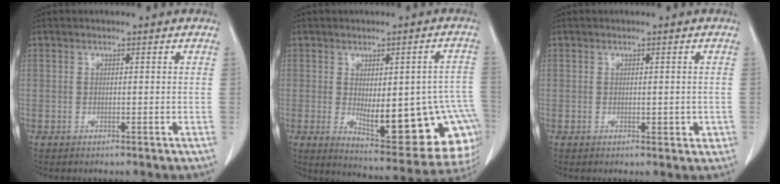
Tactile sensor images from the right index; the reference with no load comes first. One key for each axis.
{"total": 20.3, "fx": -4.7, "fy": 7.4, "fz": 18.2, "tx": -0.146, "ty": 0.013, "tz": -0.039}
{"total": 2.1, "fx": -0.2, "fy": 1.0, "fz": 1.8, "tx": -0.022, "ty": -0.003, "tz": 0.003}